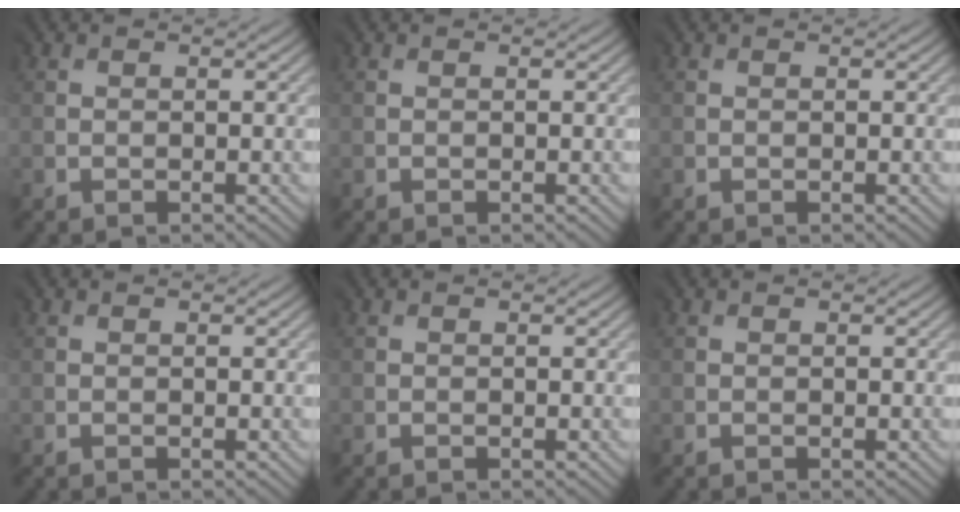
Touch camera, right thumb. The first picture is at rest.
{"total": 0.0}
{"total": 0.0}
{"total": 0.0}
{"total": 0.0}
{"total": 0.0}